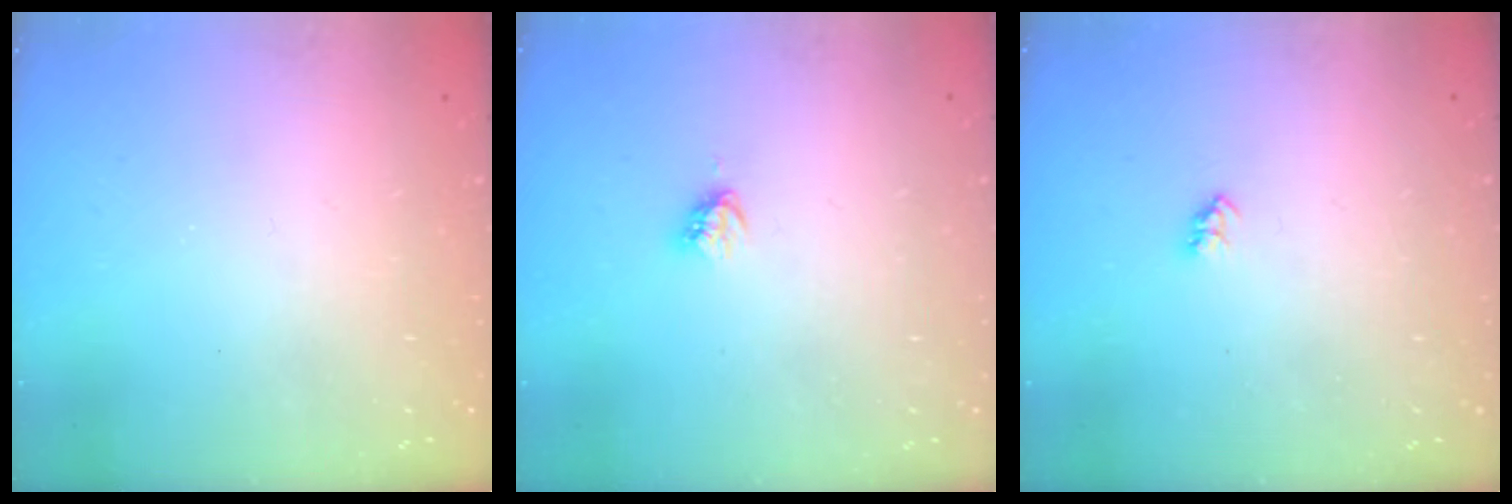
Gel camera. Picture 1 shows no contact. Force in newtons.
{"total": 3.8, "press": 3.8, "slide": 0.3}
{"total": 2.3, "press": 2.2, "slide": 0.4}